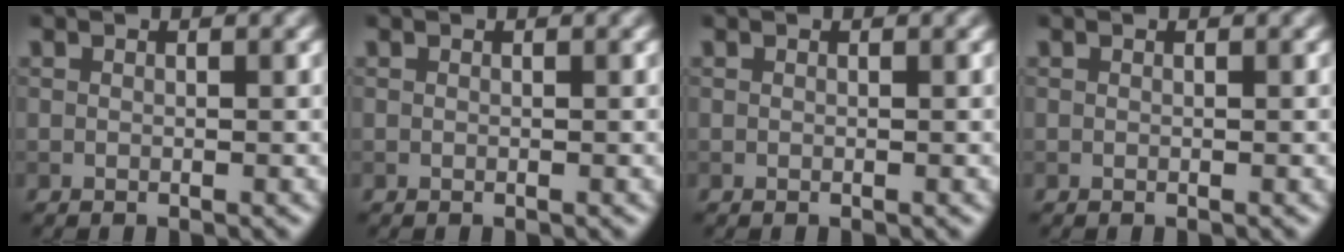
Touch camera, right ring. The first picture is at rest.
{"total": 0.0}
{"total": 0.0}
{"total": 0.0}